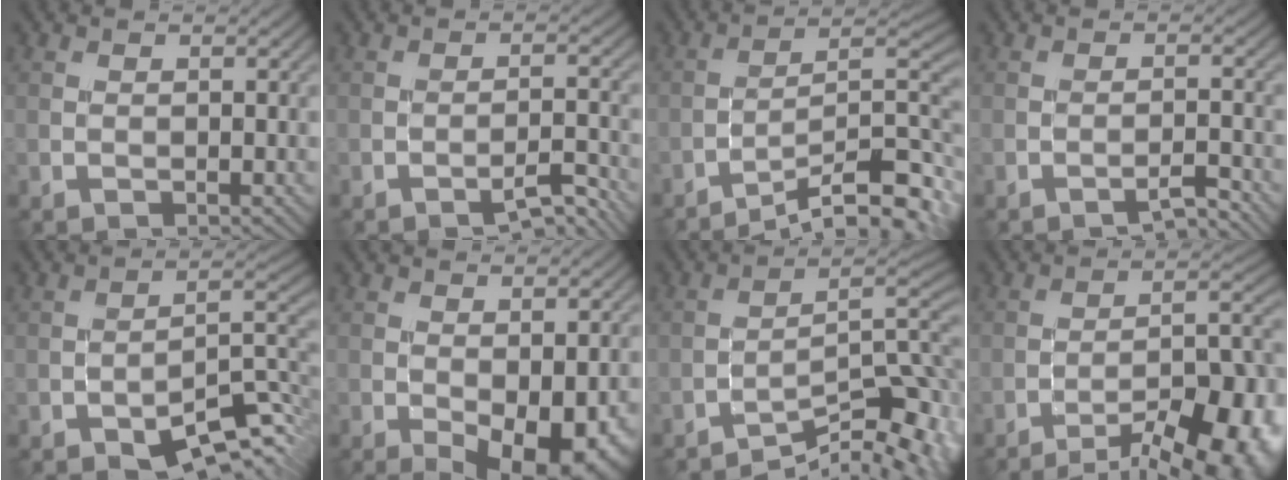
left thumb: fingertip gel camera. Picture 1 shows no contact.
{"total": 3.9, "force": [-3.1, 0.3, 2.3], "torque": [-0.034, 0.013, -0.052]}
{"total": 12.6, "force": [-8.4, 2.6, 9.0], "torque": [-0.137, 0.005, -0.127]}
{"total": 2.6, "force": [-2.2, 0.1, 1.3], "torque": [-0.016, 0.011, -0.047]}
{"total": 10.4, "force": [-6.7, 3.1, 7.2], "torque": [-0.107, -0.003, -0.111]}
{"total": 8.9, "force": [-3.5, 4.1, 7.2], "torque": [-0.121, -0.034, -0.028]}
{"total": 12.3, "force": [-8.3, 3.0, 8.5], "torque": [-0.135, -0.002, -0.124]}
{"total": 16.0, "force": [-10.6, 4.5, 11.0], "torque": [-0.138, -0.001, -0.155]}